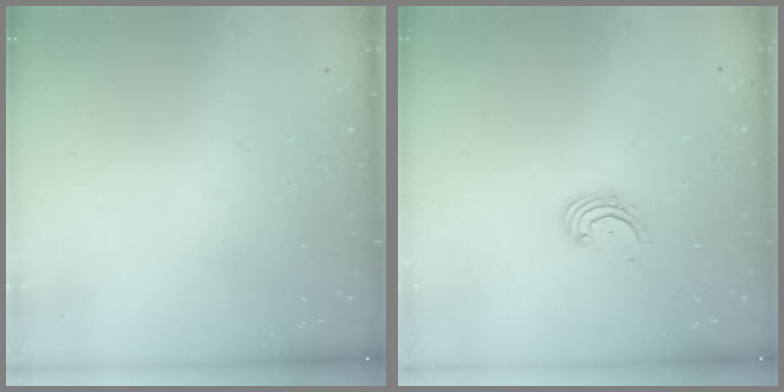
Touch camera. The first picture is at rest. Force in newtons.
{"total": 2.2, "press": 2.1, "slide": 0.7}